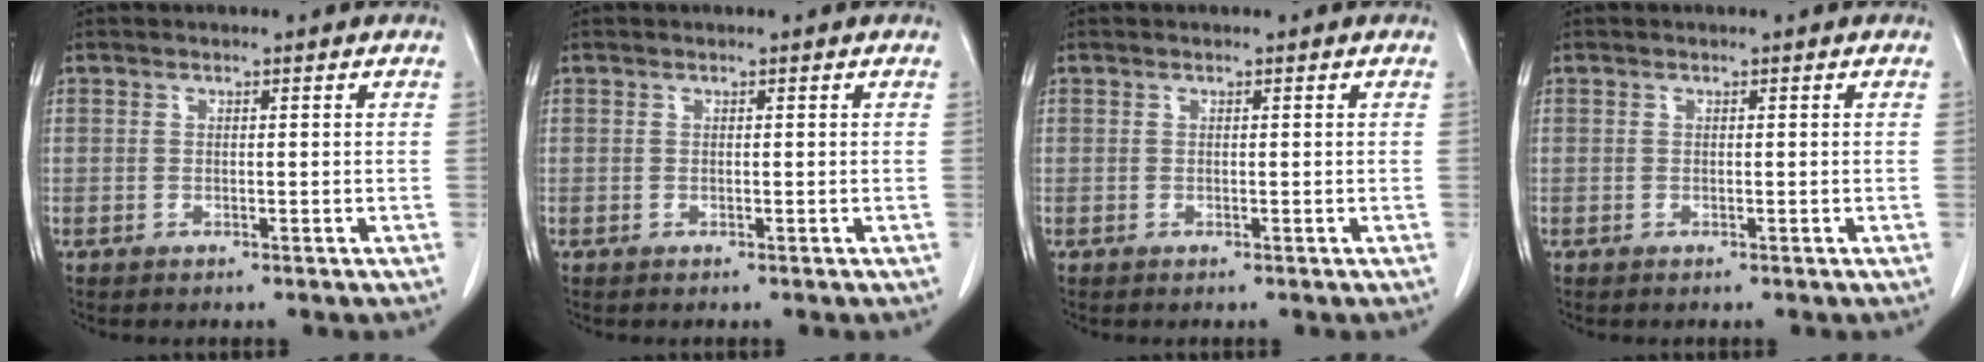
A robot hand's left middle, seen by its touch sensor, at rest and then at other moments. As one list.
[{"total": 0.0}, {"total": 0.0}, {"total": 0.0}]